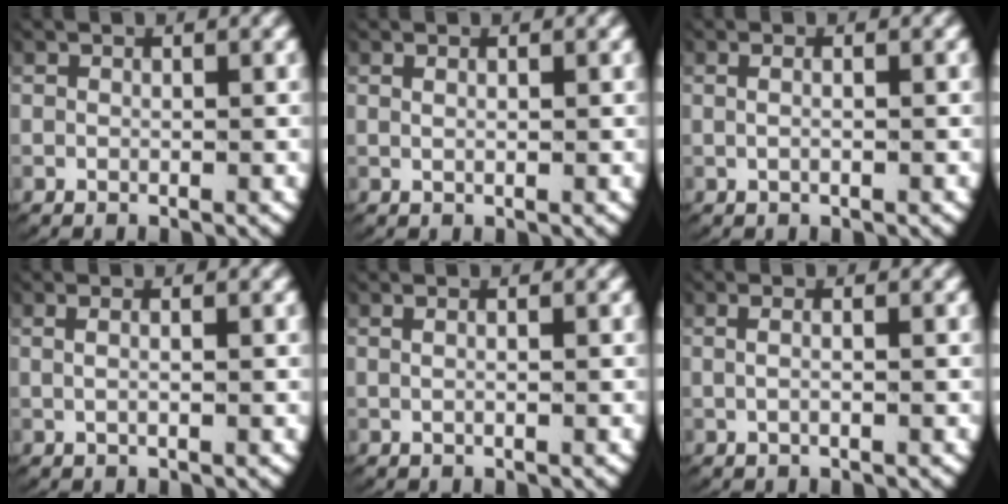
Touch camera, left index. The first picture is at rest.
{"total": 0.6, "force": [0.3, -0.2, 0.5], "torque": [-0.017, -0.003, 0.010]}
{"total": 0.9, "force": [-0.2, 0.0, 0.9], "torque": [-0.022, -0.002, -0.002]}
{"total": 1.1, "force": [0.1, 0.0, 1.1], "torque": [-0.026, -0.002, 0.003]}
{"total": 0.7, "force": [0.0, -0.2, 0.7], "torque": [-0.018, 0.000, 0.001]}
{"total": 1.3, "force": [-0.2, 0.1, 1.3], "torque": [-0.029, -0.002, -0.003]}